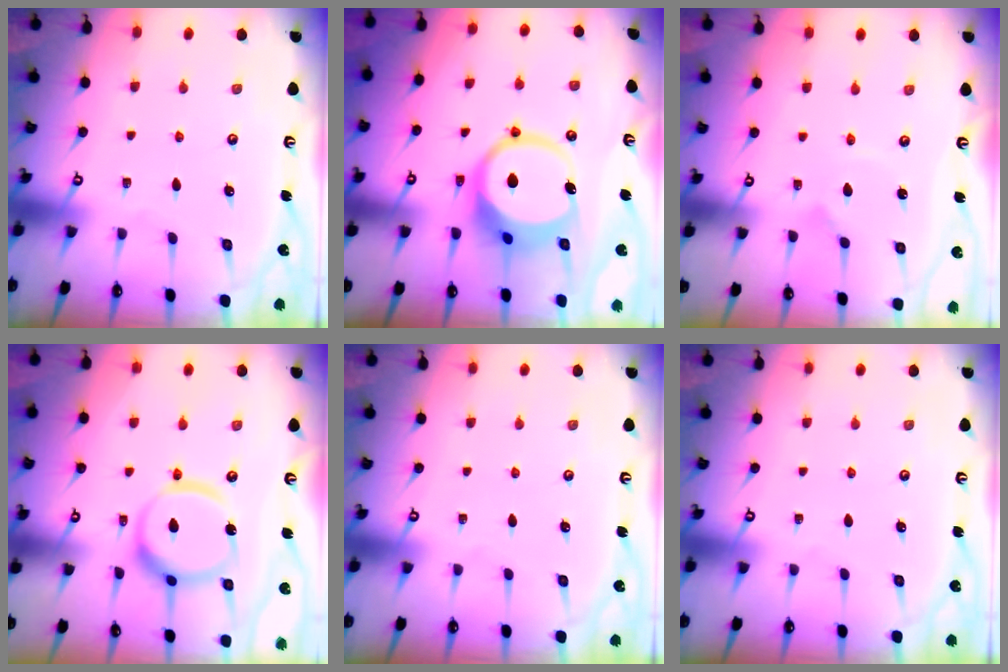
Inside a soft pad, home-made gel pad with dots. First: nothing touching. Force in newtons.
{"total": 10.3, "press": 10.2, "slide": 1.2}
{"total": 2.7, "press": 2.7, "slide": 0.2}
{"total": 17.3, "press": 17.1, "slide": 2.1}
{"total": 0.0}
{"total": 0.0}